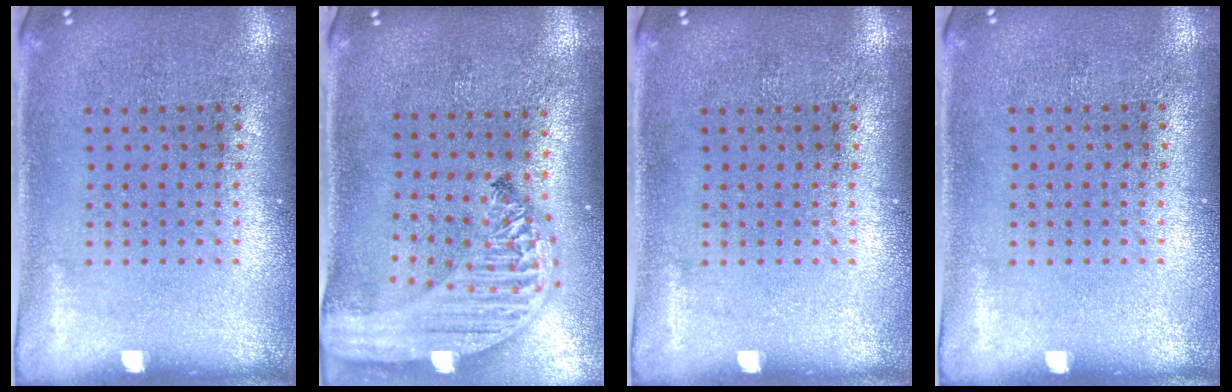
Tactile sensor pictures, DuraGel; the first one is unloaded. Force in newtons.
{"total": 3.1, "press": 2.4, "slide": 1.9}
{"total": 0.0}
{"total": 0.0}